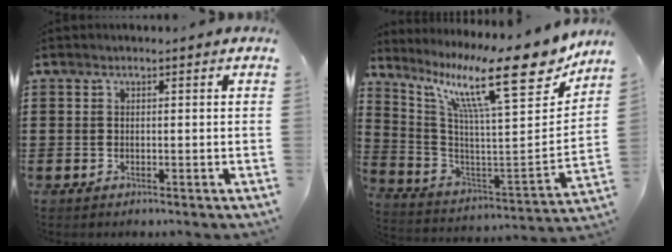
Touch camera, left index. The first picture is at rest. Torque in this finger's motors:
{"motor_torque": [1.14, -1.00, 0.72, 0.21]}